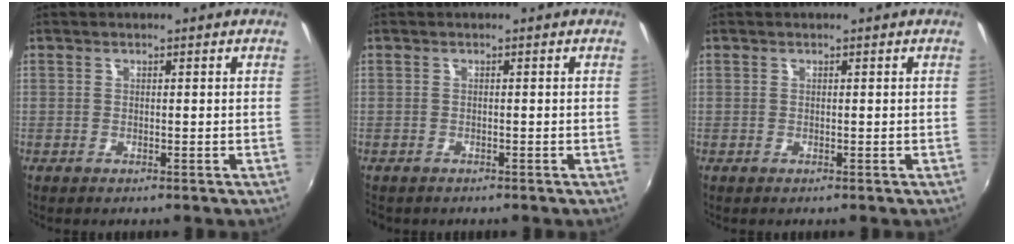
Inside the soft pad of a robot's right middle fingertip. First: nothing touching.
{"total": 1.4, "force": [-1.1, 0.7, 0.4], "torque": [-0.012, -0.006, -0.017]}
{"total": 0.0}